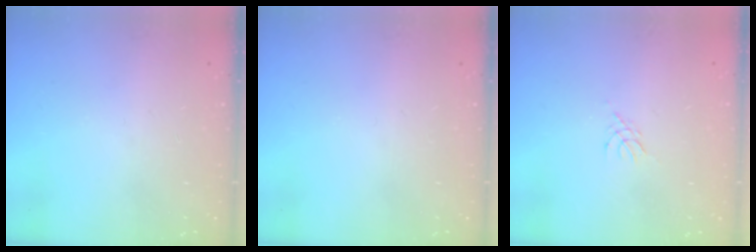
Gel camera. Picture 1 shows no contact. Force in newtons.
{"total": 0.0}
{"total": 2.7, "press": 2.6, "slide": 0.6}